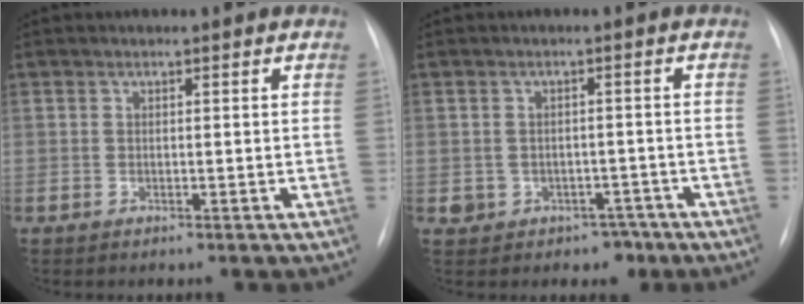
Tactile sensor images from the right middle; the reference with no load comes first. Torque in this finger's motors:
{"motor_torque": [0.09, -0.04, 0.00, 0.00]}